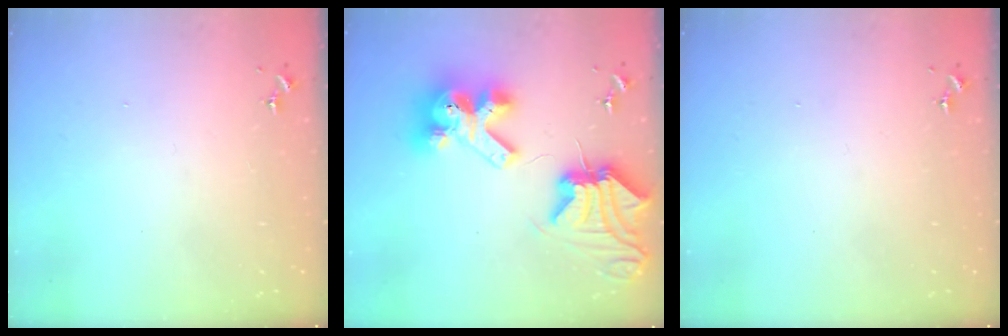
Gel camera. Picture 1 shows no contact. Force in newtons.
{"total": 15.9, "press": 15.8, "slide": 1.7}
{"total": 0.0}